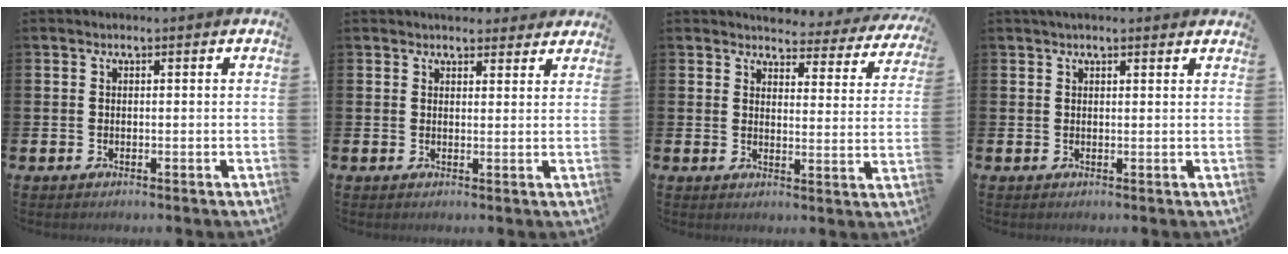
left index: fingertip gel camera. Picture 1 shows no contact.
{"total": 3.2, "force": [3.0, 0.9, -0.2], "torque": [0.013, -0.016, 0.054]}
{"total": 3.9, "force": [3.8, 1.0, 0.2], "torque": [-0.006, -0.035, 0.060]}
{"total": 1.7, "force": [1.6, 0.3, 0.6], "torque": [-0.002, -0.002, 0.026]}